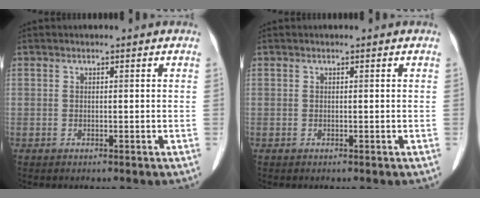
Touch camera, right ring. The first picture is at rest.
{"total": 0.0}